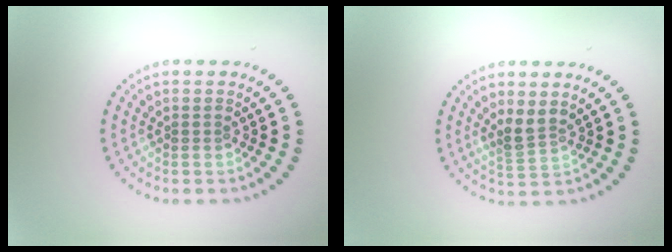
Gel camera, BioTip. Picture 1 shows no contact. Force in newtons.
{"total": 2.2, "press": 1.7, "slide": 1.5}